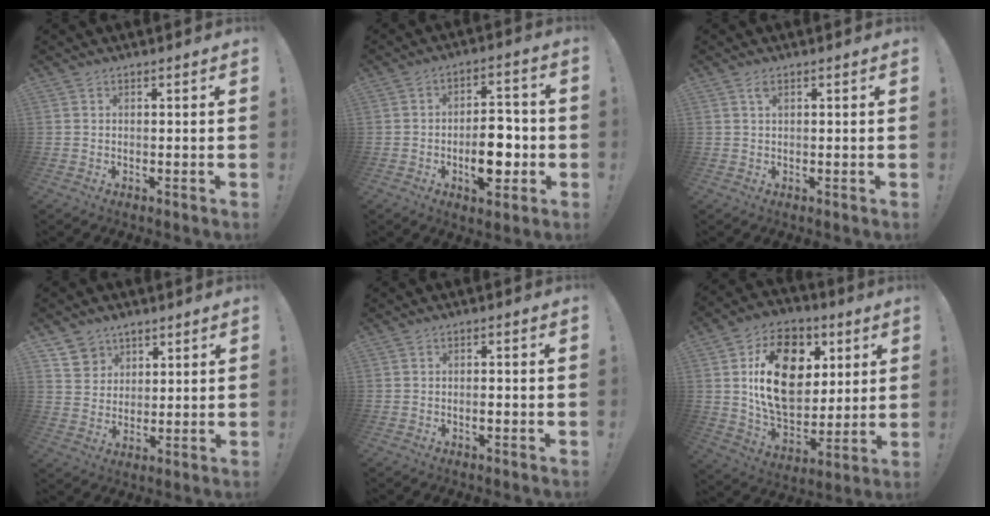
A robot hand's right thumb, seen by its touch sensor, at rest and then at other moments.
{"total": 11.7, "force": [-3.2, 6.1, 9.4], "torque": [-0.143, 0.014, -0.054]}
{"total": 1.6, "force": [0.9, 0.7, 1.2], "torque": [-0.024, 0.001, 0.015]}
{"total": 6.8, "force": [4.6, 5.0, 0.5], "torque": [-0.003, -0.039, 0.089]}
{"total": 1.6, "force": [-0.9, 0.2, 1.3], "torque": [-0.023, 0.001, -0.016]}
{"total": 20.7, "force": [5.3, 14.6, 13.7], "torque": [-0.213, -0.020, 0.095]}